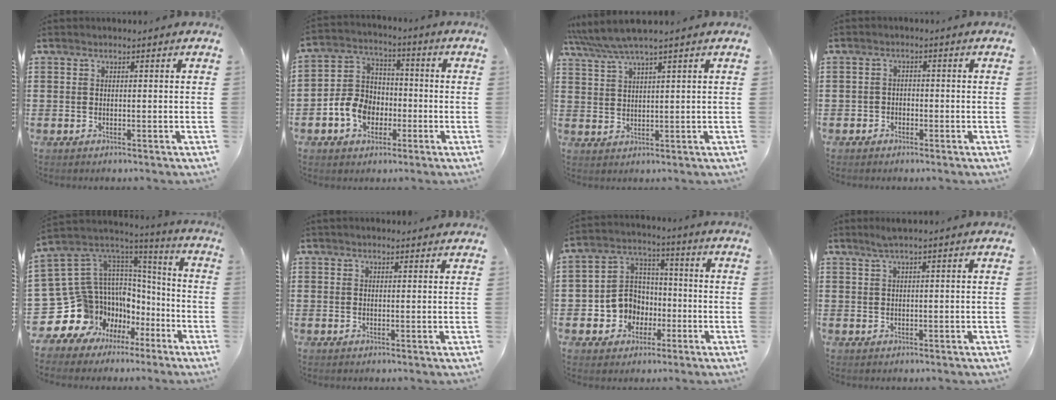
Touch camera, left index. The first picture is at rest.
{"total": 8.0, "force": [-3.0, 6.5, 3.6], "torque": [-0.106, 0.017, -0.061]}
{"total": 4.3, "force": [3.3, -0.3, 2.7], "torque": [-0.064, -0.007, 0.056]}
{"total": 1.7, "force": [-1.4, 1.0, -0.1], "torque": [-0.005, 0.002, -0.032]}
{"total": 13.6, "force": [-5.6, 12.0, 3.1], "torque": [-0.111, -0.041, -0.051]}
{"total": 1.0, "force": [1.0, 0.2, 0.1], "torque": [-0.004, 0.001, 0.019]}
{"total": 7.8, "force": [-1.9, 7.2, 2.2], "torque": [-0.081, 0.007, -0.038]}
{"total": 1.6, "force": [0.9, -0.2, 1.3], "torque": [-0.024, 0.000, 0.016]}